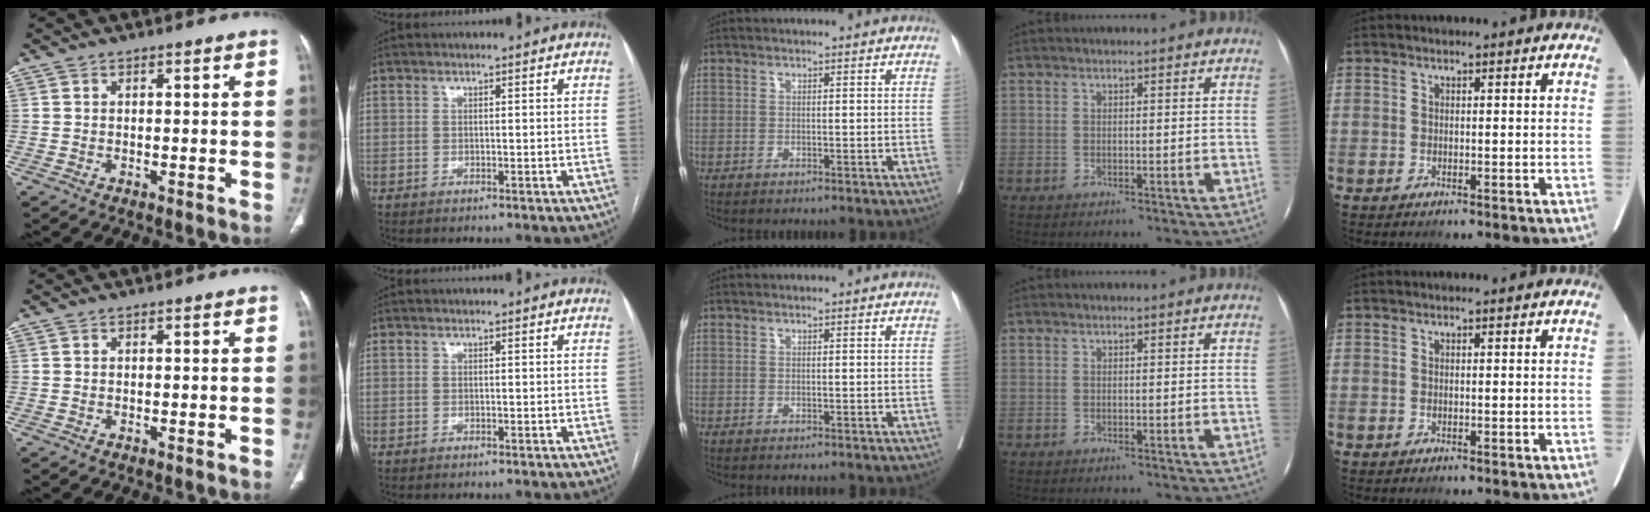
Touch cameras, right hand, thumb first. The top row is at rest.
{}